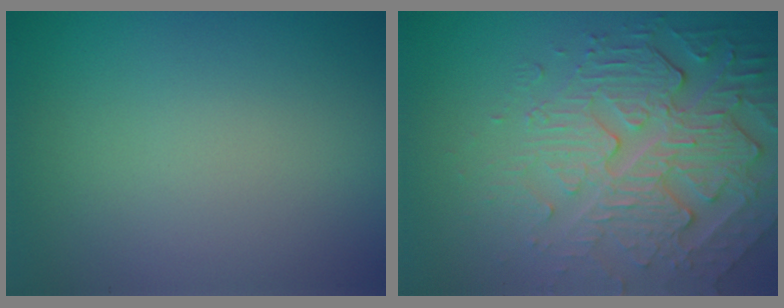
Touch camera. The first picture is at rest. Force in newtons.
{"total": 6.8, "press": 5.1, "slide": 4.4}